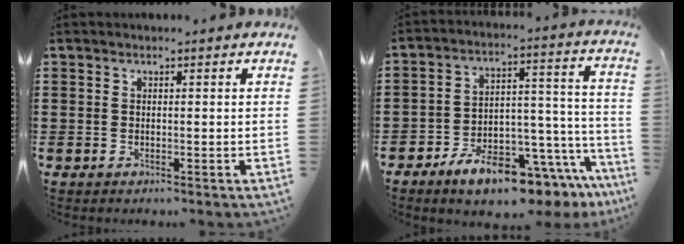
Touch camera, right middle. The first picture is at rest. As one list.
[{"total": 10.3, "force": [-8.6, 3.0, 4.8], "torque": [-0.067, 0.038, -0.156]}]